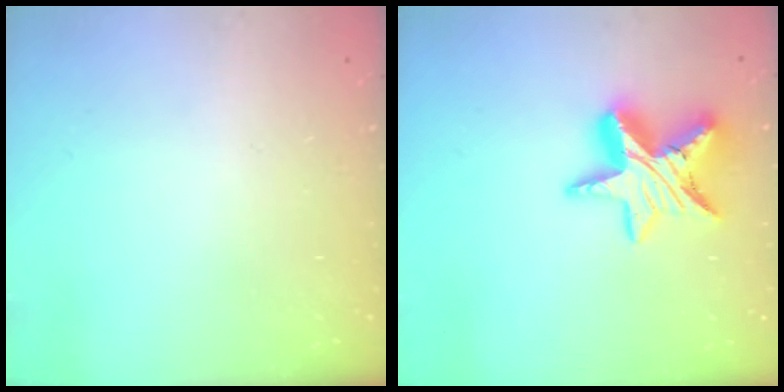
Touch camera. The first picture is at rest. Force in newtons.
{"total": 14.4, "press": 14.3, "slide": 1.1}